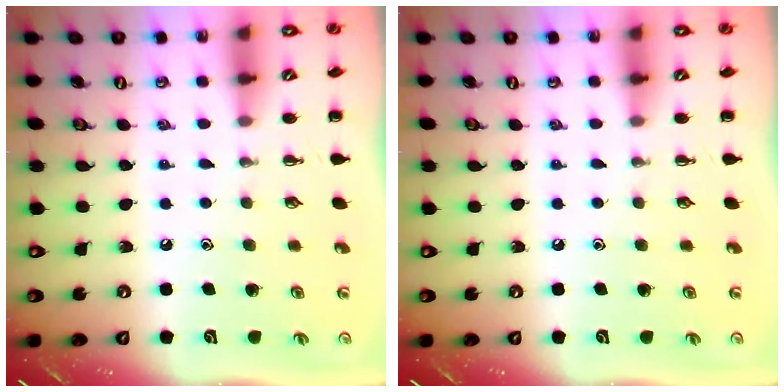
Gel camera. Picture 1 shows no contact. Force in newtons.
{"total": 0.0}